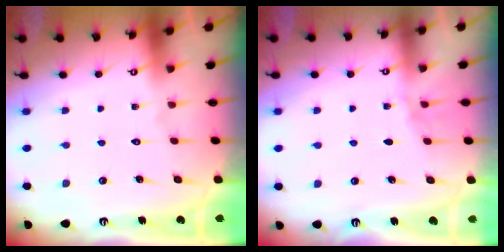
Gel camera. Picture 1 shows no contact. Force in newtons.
{"total": 4.3, "press": 3.5, "slide": 2.6}